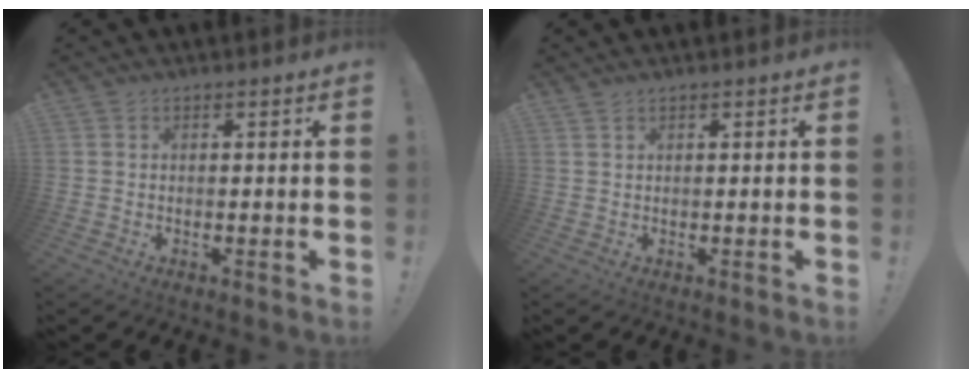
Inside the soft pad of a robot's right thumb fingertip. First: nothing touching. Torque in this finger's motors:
{"motor_torque": [0.24, -0.22, 0.13, 0.04, 0.08]}